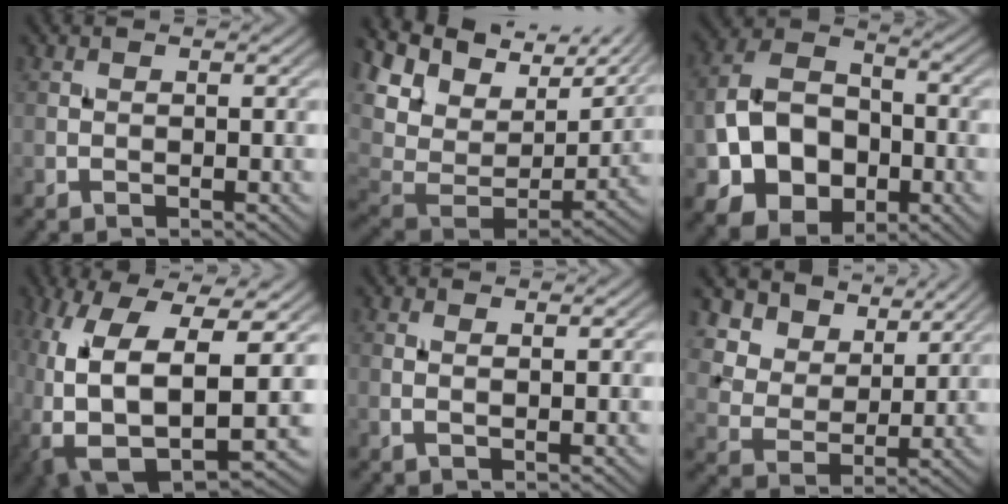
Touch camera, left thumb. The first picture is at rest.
{"total": 14.7, "force": [8.2, 8.0, 9.2], "torque": [-0.230, 0.009, 0.163]}
{"total": 11.7, "force": [-3.0, 8.2, 7.8], "torque": [-0.171, -0.011, -0.061]}
{"total": 16.2, "force": [-0.3, 8.4, 13.9], "torque": [-0.286, -0.036, 0.022]}
{"total": 1.0, "force": [0.3, 0.3, 0.9], "torque": [-0.020, 0.001, 0.005]}
{"total": 10.0, "force": [6.8, 5.9, 4.3], "torque": [-0.117, -0.009, 0.137]}